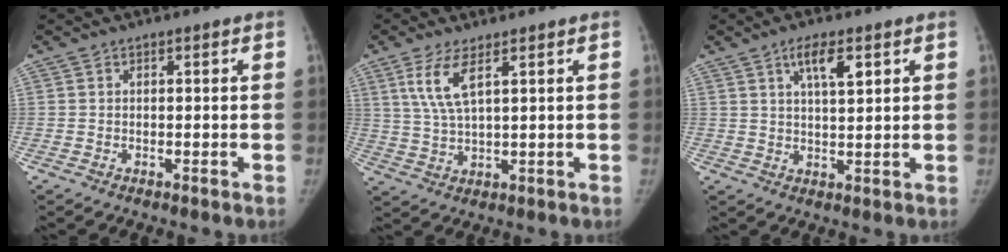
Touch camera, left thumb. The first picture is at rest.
{"total": 6.1, "force": [3.0, 1.5, 5.1], "torque": [-0.117, -0.015, 0.071]}
{"total": 5.5, "force": [2.8, 1.6, 4.5], "torque": [-0.071, -0.012, 0.050]}